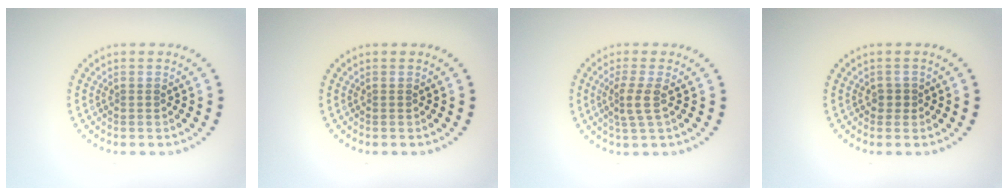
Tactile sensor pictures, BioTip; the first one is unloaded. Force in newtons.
{"total": 0.0}
{"total": 2.4, "press": 1.8, "slide": 1.6}
{"total": 1.0, "press": 0.8, "slide": 0.5}